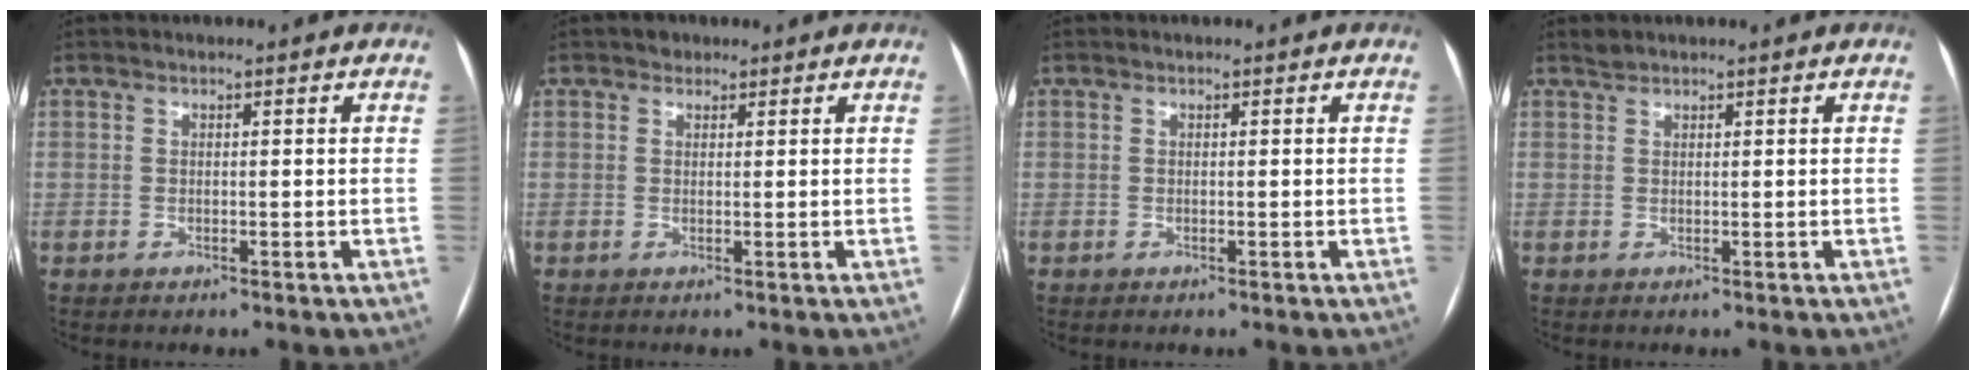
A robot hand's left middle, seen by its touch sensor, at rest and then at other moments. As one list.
[{"total": 1.2, "force": [0.8, 0.9, 0.1], "torque": [0.002, 0.001, 0.008]}, {"total": 0.0}, {"total": 0.8, "force": [0.7, 0.1, 0.0], "torque": [-0.006, 0.006, 0.018]}]